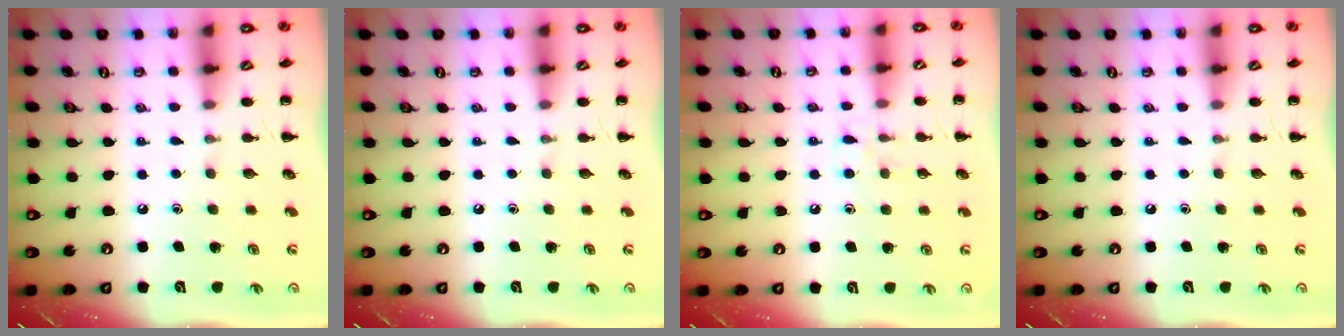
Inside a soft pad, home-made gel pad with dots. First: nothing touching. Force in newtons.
{"total": 0.0}
{"total": 6.5, "press": 6.2, "slide": 2.2}
{"total": 0.0}